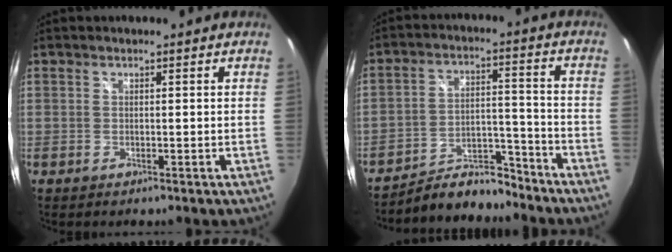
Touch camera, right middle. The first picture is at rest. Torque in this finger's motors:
{"motor_torque": [0.17, -0.68, -0.08, 0.00]}